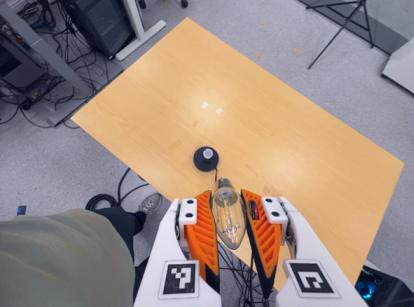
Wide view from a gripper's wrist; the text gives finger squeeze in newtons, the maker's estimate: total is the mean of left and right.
{"total": 20.0, "left": 21.9, "right": 18.0}